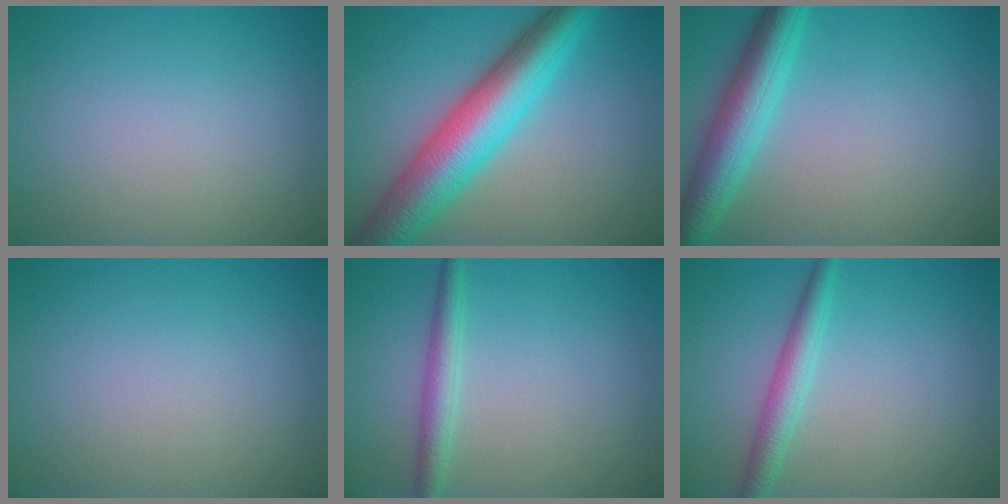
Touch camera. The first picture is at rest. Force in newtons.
{"total": 9.3, "press": 9.3, "slide": 0.1}
{"total": 5.6, "press": 5.6, "slide": 0.2}
{"total": 0.0}
{"total": 2.4, "press": 2.4, "slide": 0.0}
{"total": 2.7, "press": 2.7, "slide": 0.1}